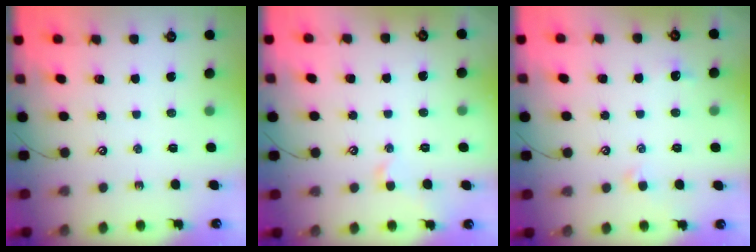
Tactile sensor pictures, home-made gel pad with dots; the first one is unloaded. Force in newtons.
{"total": 0.8, "press": 0.6, "slide": 0.5}
{"total": 0.9, "press": 0.7, "slide": 0.5}